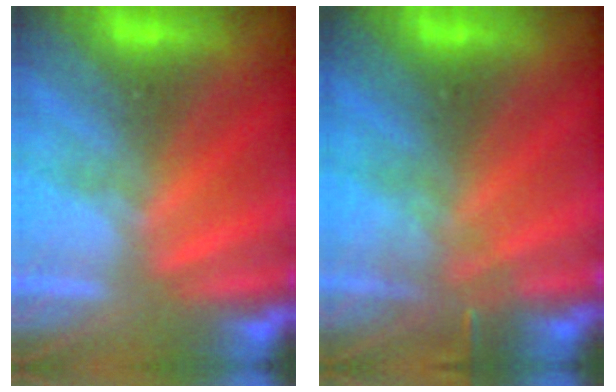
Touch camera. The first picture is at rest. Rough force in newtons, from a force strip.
{"total": 3.0}